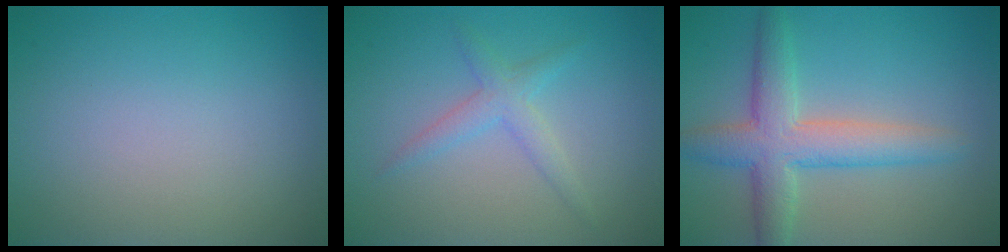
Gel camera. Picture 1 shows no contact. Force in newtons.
{"total": 2.1, "press": 2.1, "slide": 0.0}
{"total": 5.4, "press": 5.4, "slide": 0.1}